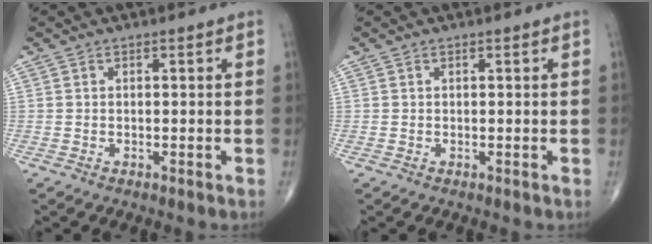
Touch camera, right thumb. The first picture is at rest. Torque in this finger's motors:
{"motor_torque": [-0.85, 0.02, -0.14, -0.05, -0.02]}